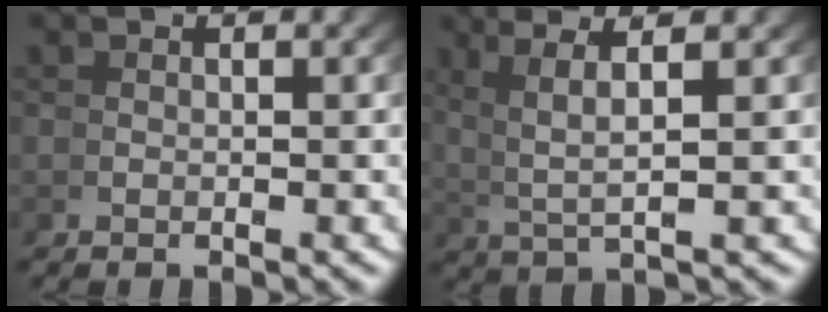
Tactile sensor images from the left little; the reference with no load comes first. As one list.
[{"total": 5.0, "force": [2.8, 0.7, 4.1], "torque": [-0.062, 0.012, 0.050]}]